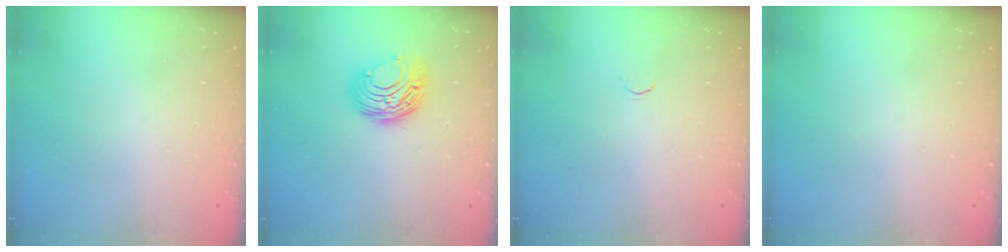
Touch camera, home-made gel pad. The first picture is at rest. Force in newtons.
{"total": 9.0, "press": 9.0, "slide": 0.2}
{"total": 1.7, "press": 1.6, "slide": 0.5}
{"total": 0.0}